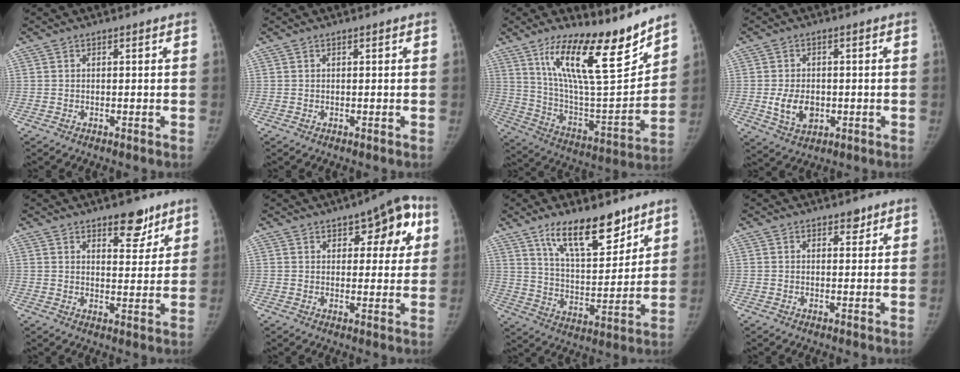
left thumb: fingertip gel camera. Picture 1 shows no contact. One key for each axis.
{"total": 0.0}
{"total": 21.8, "fx": 14.9, "fy": 5.2, "fz": 15.1, "tx": -0.215, "ty": -0.088, "tz": 0.263}
{"total": 6.6, "fx": -1.0, "fy": 4.7, "fz": 4.6, "tx": -0.071, "ty": -0.005, "tz": -0.010}
{"total": 7.6, "fx": 5.1, "fy": 3.5, "fz": 4.3, "tx": -0.026, "ty": -0.031, "tz": 0.073}
{"total": 11.2, "fx": 4.7, "fy": 5.3, "fz": 8.7, "tx": -0.064, "ty": -0.004, "tz": 0.055}
{"total": 15.4, "fx": 10.5, "fy": 5.7, "fz": 9.6, "tx": -0.122, "ty": -0.069, "tz": 0.188}
{"total": 2.1, "fx": 1.5, "fy": 1.2, "fz": 0.9, "tx": 0.003, "ty": -0.008, "tz": 0.018}